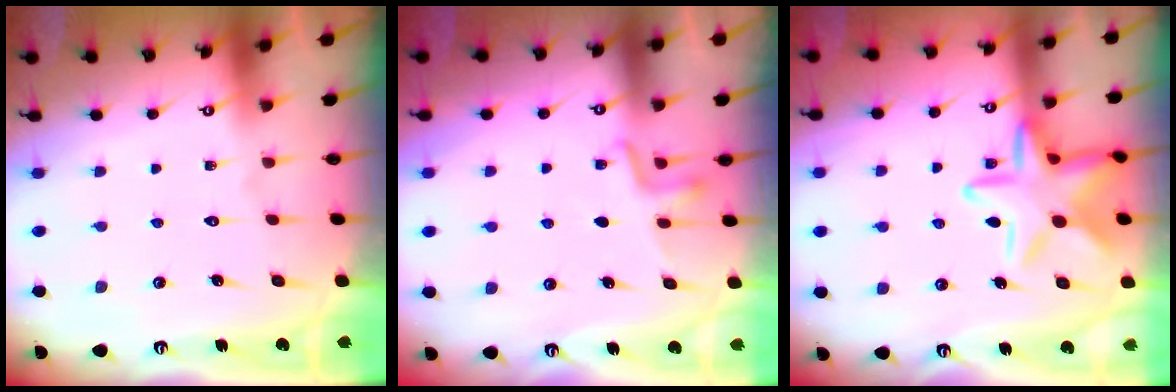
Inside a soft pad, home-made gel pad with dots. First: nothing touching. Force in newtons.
{"total": 3.0, "press": 2.9, "slide": 0.8}
{"total": 14.9, "press": 14.9, "slide": 0.6}